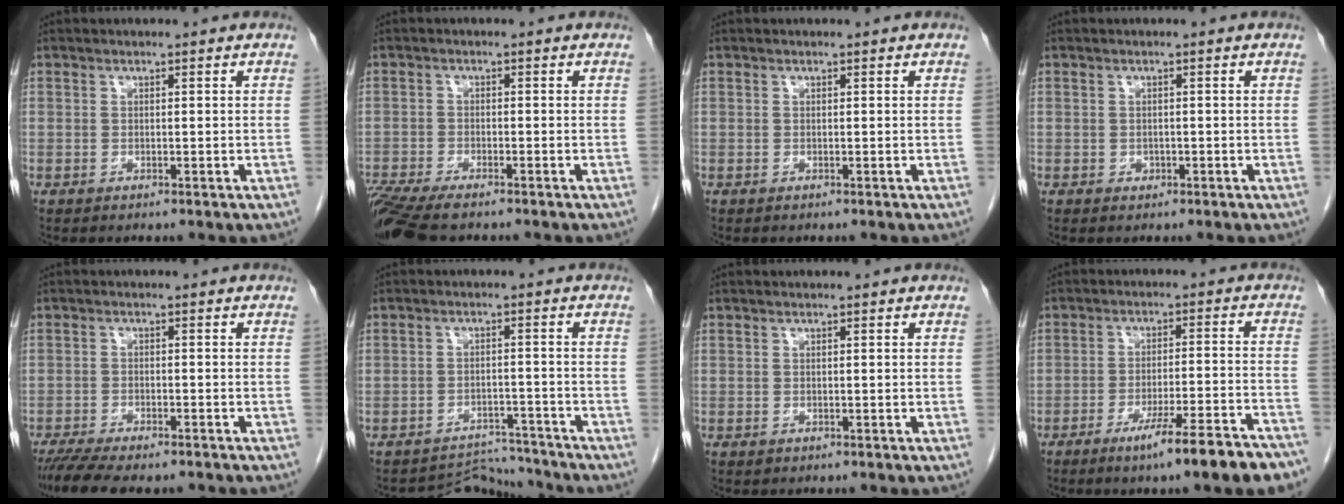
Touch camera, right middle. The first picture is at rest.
{"total": 10.0, "force": [-8.0, 2.1, 5.6], "torque": [-0.111, -0.019, -0.139]}
{"total": 0.0}
{"total": 0.7, "force": [-0.3, 0.6, 0.3], "torque": [-0.007, 0.000, -0.003]}
{"total": 10.0, "force": [-8.4, 2.3, 5.0], "torque": [-0.079, -0.011, -0.128]}
{"total": 5.2, "force": [-4.7, 0.4, -2.1], "torque": [0.038, 0.015, -0.067]}
{"total": 0.0}
{"total": 12.3, "force": [-8.7, 0.1, 8.7], "torque": [-0.112, -0.010, -0.125]}